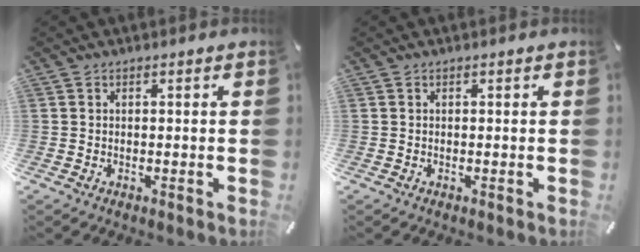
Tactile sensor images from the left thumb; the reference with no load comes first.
{"total": 0.0}